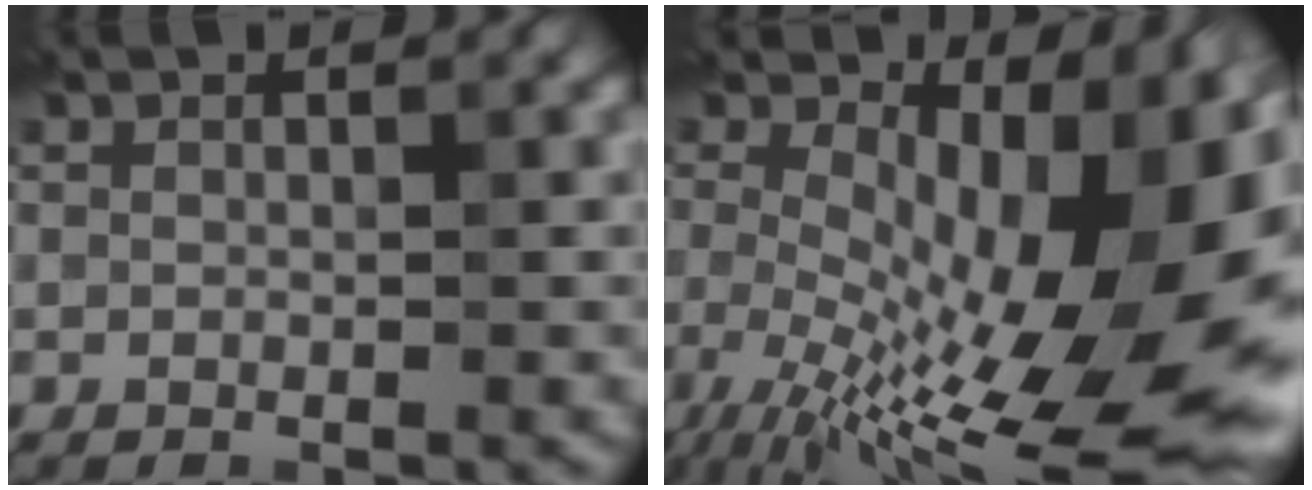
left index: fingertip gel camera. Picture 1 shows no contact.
{"total": 16.0, "force": [-1.5, 5.9, 14.7], "torque": [-0.194, -0.015, -0.011]}